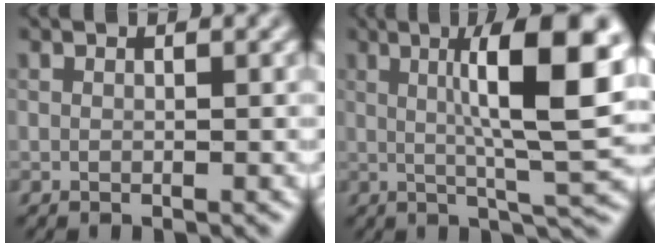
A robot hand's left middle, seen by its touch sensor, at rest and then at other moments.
{"total": 10.6, "force": [1.9, 1.8, 10.3], "torque": [-0.140, 0.009, 0.030]}